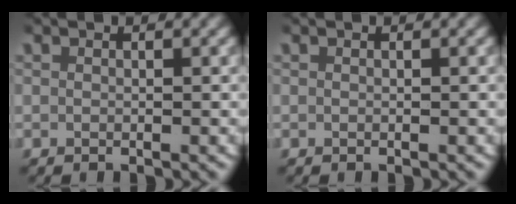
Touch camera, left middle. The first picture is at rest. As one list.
[{"total": 0.0}]